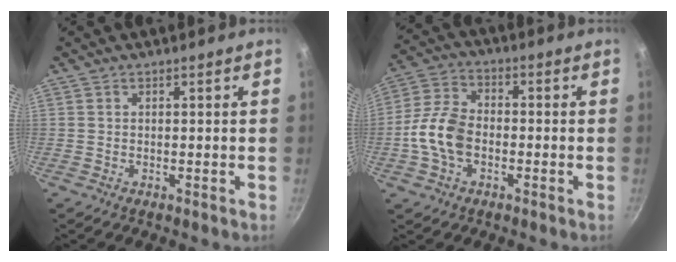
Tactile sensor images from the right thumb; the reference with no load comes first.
{"total": 10.1, "force": [-2.3, 6.7, 7.2], "torque": [-0.132, 0.031, -0.054]}